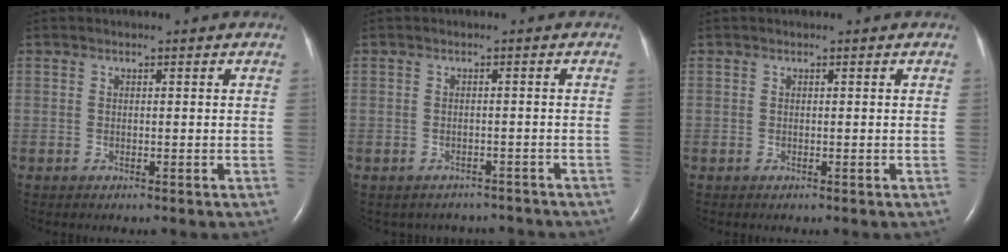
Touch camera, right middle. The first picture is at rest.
{"total": 5.7, "force": [-5.1, 2.6, 0.1], "torque": [0.000, 0.015, -0.052]}
{"total": 0.0}